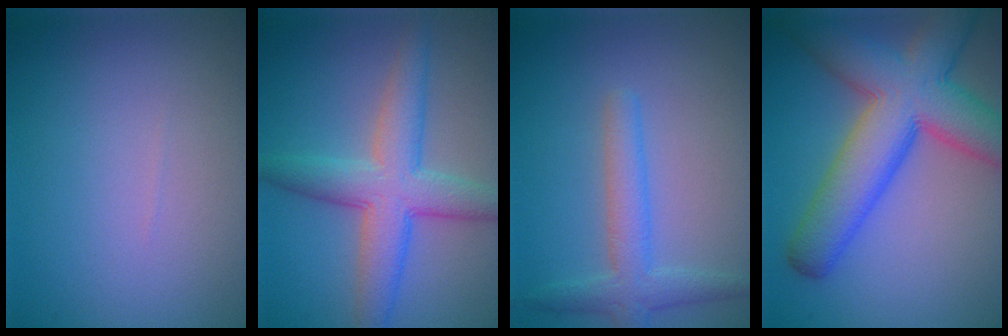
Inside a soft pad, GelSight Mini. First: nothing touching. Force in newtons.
{"total": 5.9, "press": 5.9, "slide": 0.3}
{"total": 3.0, "press": 3.0, "slide": 0.1}
{"total": 10.1, "press": 10.1, "slide": 0.5}